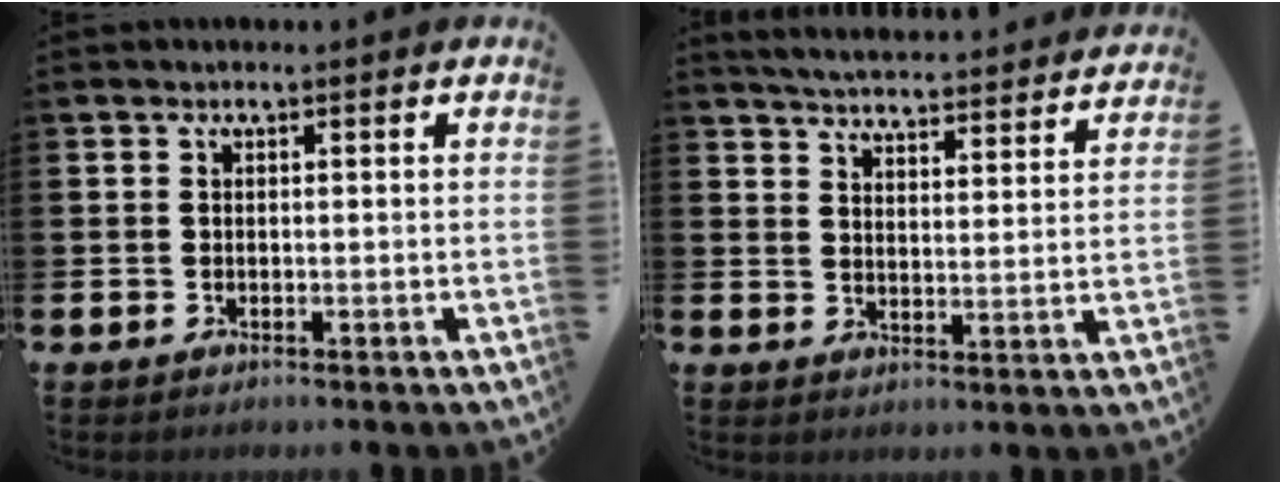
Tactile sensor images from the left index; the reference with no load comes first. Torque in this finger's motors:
{"motor_torque": [0.57, -0.80, 0.13, 0.04]}